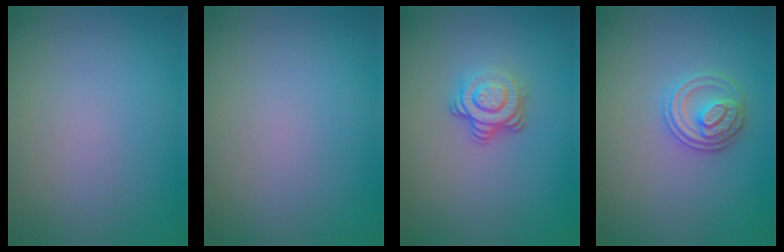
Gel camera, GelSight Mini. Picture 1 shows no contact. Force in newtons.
{"total": 0.0}
{"total": 3.5, "press": 2.5, "slide": 2.4}
{"total": 2.7, "press": 2.6, "slide": 0.5}